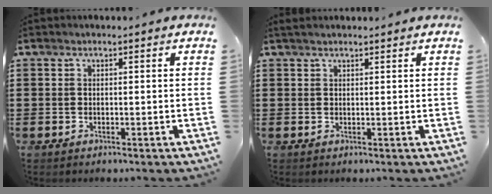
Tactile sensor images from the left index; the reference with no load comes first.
{"total": 1.3, "force": [1.1, 0.1, 0.5], "torque": [-0.011, 0.002, 0.022]}